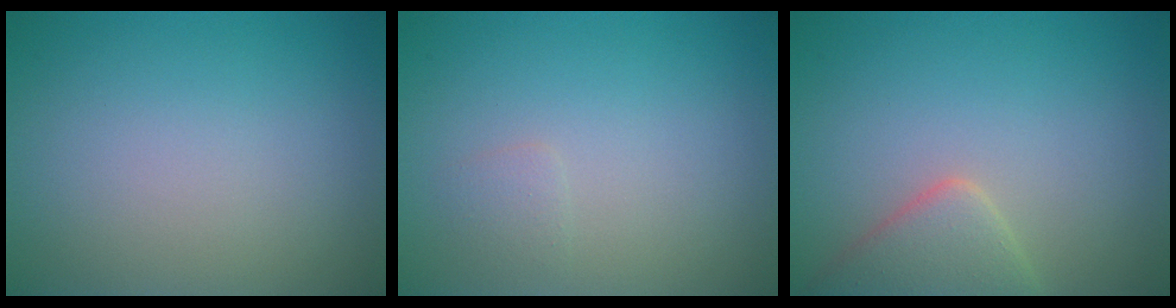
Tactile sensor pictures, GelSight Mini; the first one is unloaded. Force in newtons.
{"total": 0.8, "press": 0.8, "slide": 0.1}
{"total": 3.7, "press": 3.7, "slide": 0.2}